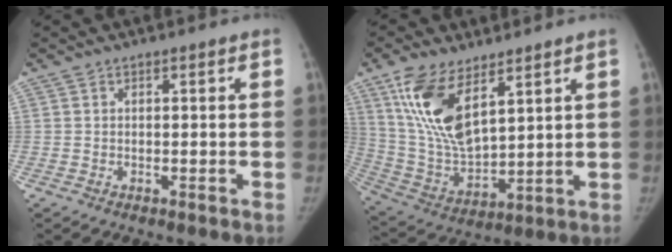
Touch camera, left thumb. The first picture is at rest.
{"total": 15.4, "force": [8.1, 6.8, 11.2], "torque": [-0.210, -0.036, 0.171]}